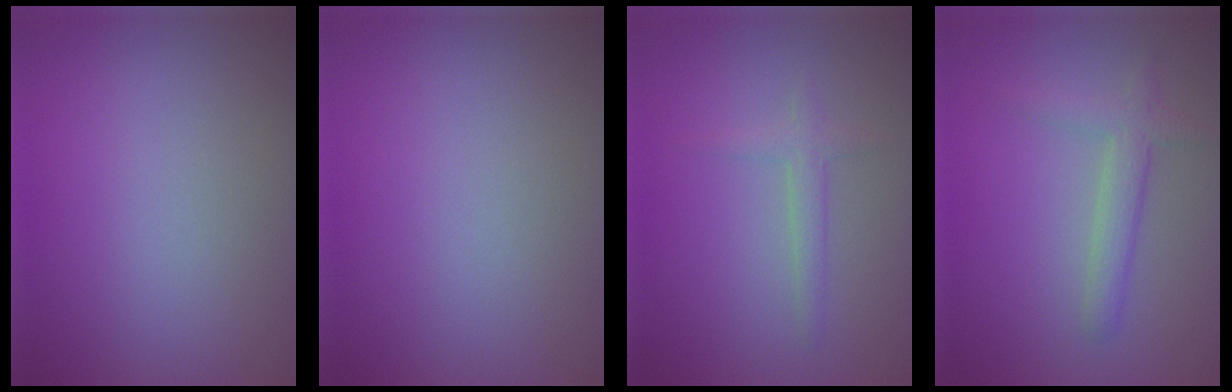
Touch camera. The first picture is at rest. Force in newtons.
{"total": 0.0}
{"total": 1.6, "press": 1.6, "slide": 0.1}
{"total": 2.5, "press": 2.5, "slide": 0.2}